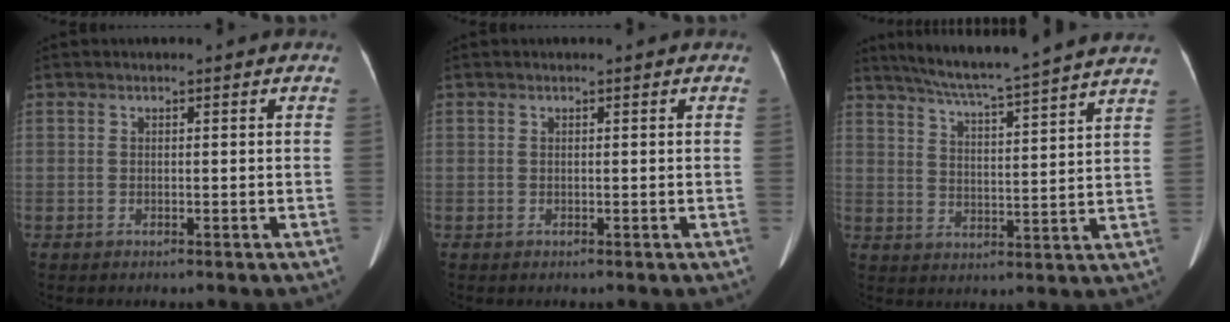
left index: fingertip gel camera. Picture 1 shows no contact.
{"total": 0.0}
{"total": 18.1, "force": [15.9, -1.2, 8.6], "torque": [-0.146, -0.005, 0.217]}